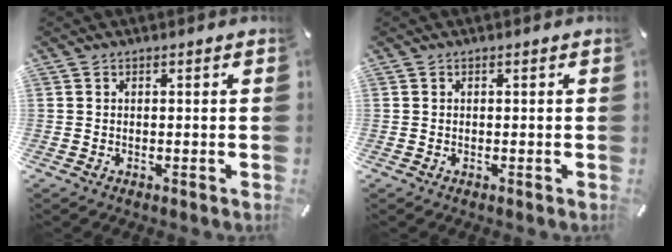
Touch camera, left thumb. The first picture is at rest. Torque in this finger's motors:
{"motor_torque": [-0.04, -0.03, 0.01, 0.02, 0.03]}